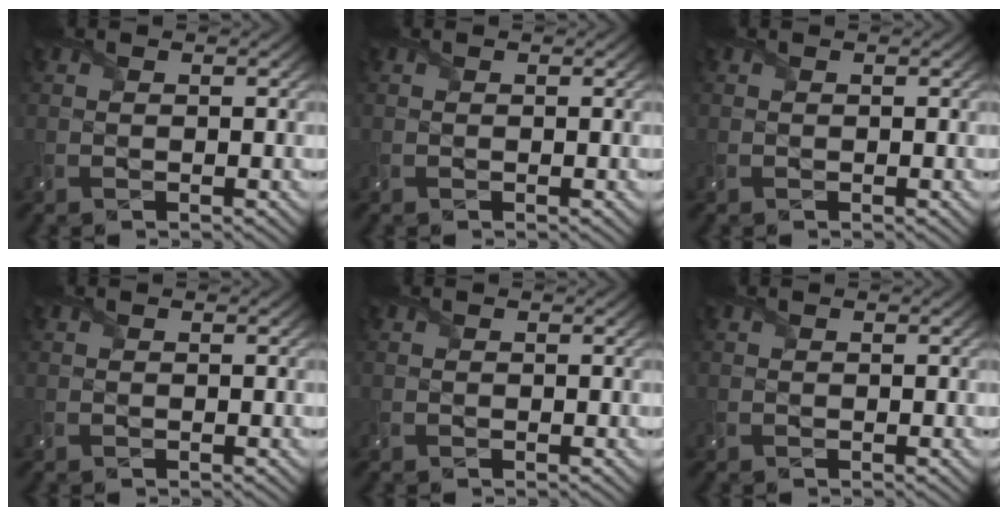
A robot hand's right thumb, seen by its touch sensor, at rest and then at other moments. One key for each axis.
{"total": 0.0}
{"total": 0.0}
{"total": 0.0}
{"total": 0.0}
{"total": 0.0}